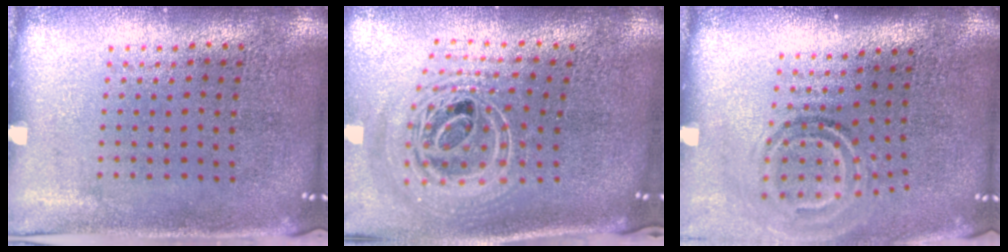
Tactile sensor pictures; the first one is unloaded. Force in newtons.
{"total": 2.7, "press": 1.9, "slide": 1.8}
{"total": 1.9, "press": 1.1, "slide": 1.5}